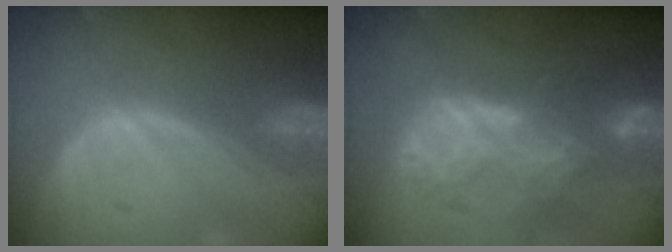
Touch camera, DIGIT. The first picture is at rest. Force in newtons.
{"total": 9.0, "press": 7.8, "slide": 4.6}